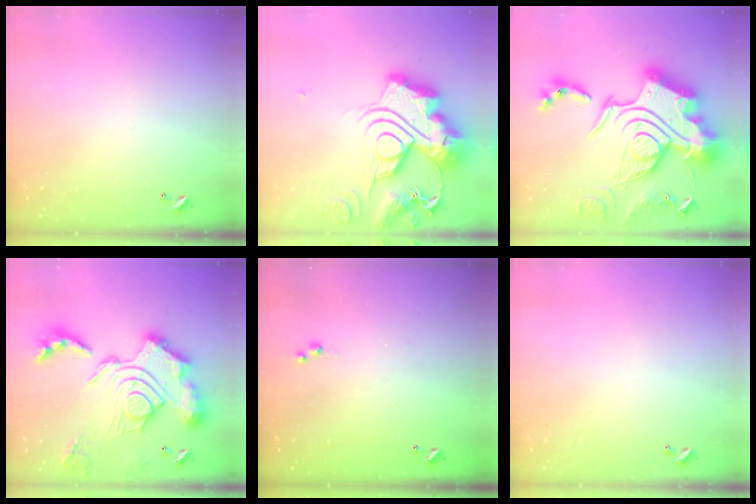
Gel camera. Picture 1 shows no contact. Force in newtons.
{"total": 0.6, "press": 0.6, "slide": 0.0}
{"total": 0.6, "press": 0.6, "slide": 0.0}
{"total": 4.2, "press": 3.4, "slide": 2.5}
{"total": 3.0, "press": 3.0, "slide": 0.4}
{"total": 0.0}